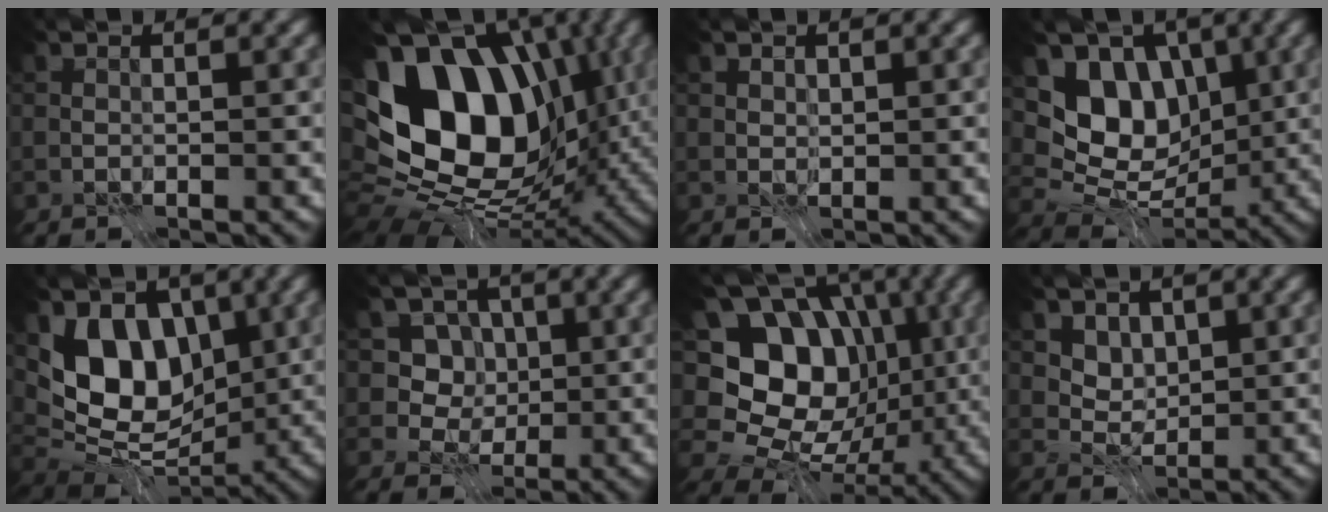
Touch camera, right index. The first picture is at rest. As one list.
[{"total": 17.1, "force": [2.0, 12.1, 11.9], "torque": [-0.211, -0.010, 0.034]}, {"total": 1.0, "force": [0.6, 0.6, 0.4], "torque": [-0.006, -0.004, 0.015]}, {"total": 8.5, "force": [1.5, 6.2, 5.5], "torque": [-0.084, -0.001, 0.020]}, {"total": 8.9, "force": [1.2, 5.9, 6.6], "torque": [-0.100, -0.010, 0.012]}, {"total": 5.6, "force": [1.6, 4.7, 2.4], "torque": [-0.032, -0.004, 0.020]}, {"total": 13.6, "force": [0.2, 11.0, 7.9], "torque": [-0.137, 0.015, -0.007]}, {"total": 3.9, "force": [1.9, 2.9, 1.7], "torque": [-0.045, -0.021, 0.052]}]